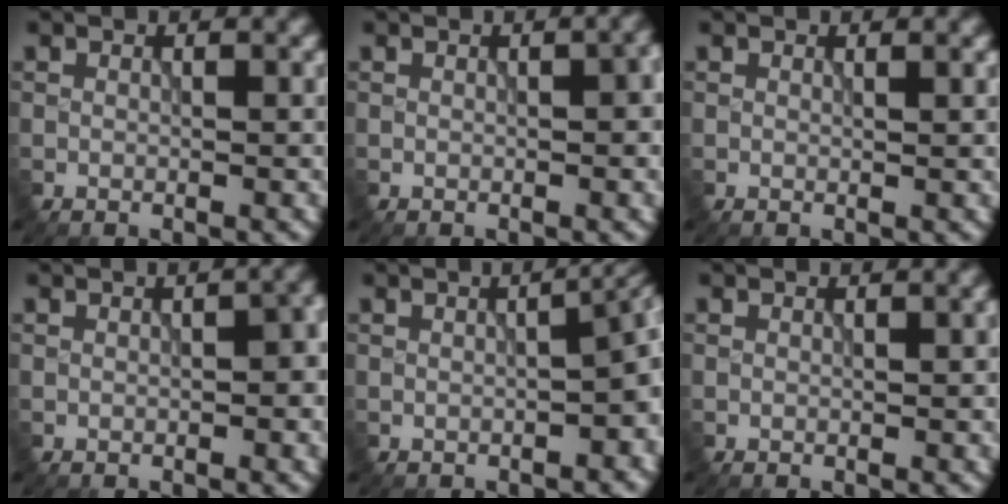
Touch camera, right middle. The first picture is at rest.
{"total": 2.3, "force": [-0.1, 1.0, 2.1], "torque": [-0.021, 0.001, 0.009]}
{"total": 0.5, "force": [0.5, -0.1, 0.2], "torque": [0.000, 0.002, 0.006]}
{"total": 3.7, "force": [-0.2, 1.7, 3.3], "torque": [-0.026, 0.001, 0.008]}
{"total": 6.3, "force": [-0.8, 2.4, 5.8], "torque": [-0.048, -0.006, -0.006]}
{"total": 0.6, "force": [0.0, 0.2, 0.6], "torque": [-0.007, 0.000, 0.003]}